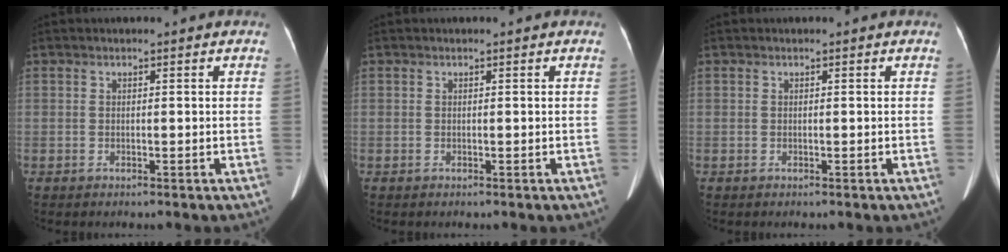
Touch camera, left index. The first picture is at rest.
{"total": 0.0}
{"total": 0.0}